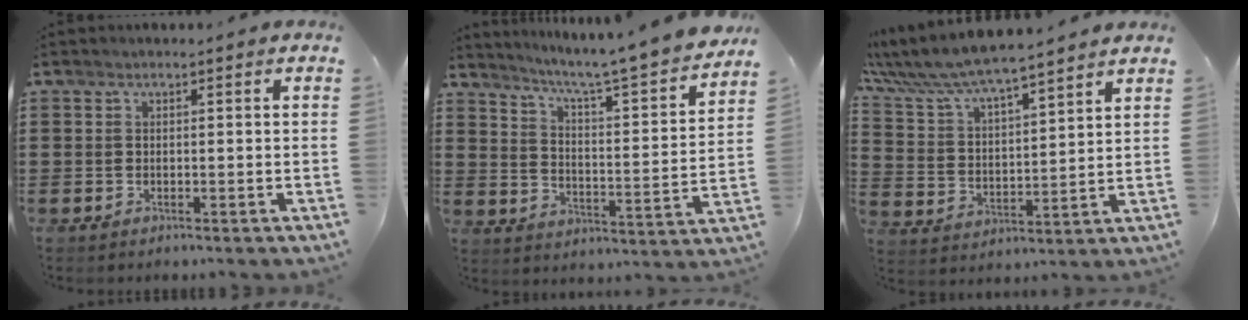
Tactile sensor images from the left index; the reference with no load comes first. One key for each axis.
{"total": 5.2, "fx": 4.7, "fy": -0.7, "fz": 2.2, "tx": -0.067, "ty": -0.047, "tz": 0.067}
{"total": 6.6, "fx": 6.2, "fy": 0.3, "fz": 2.2, "tx": -0.073, "ty": -0.037, "tz": 0.103}